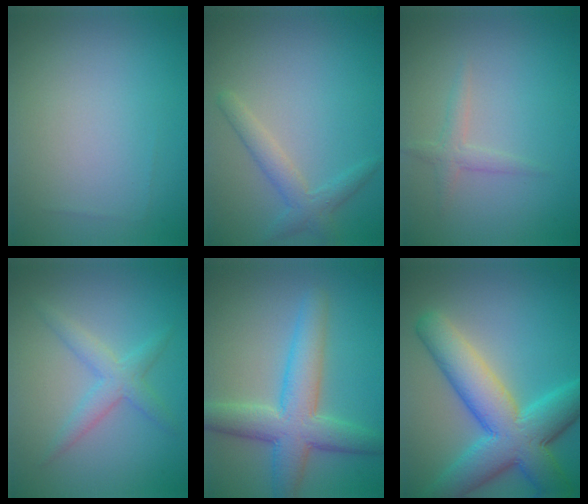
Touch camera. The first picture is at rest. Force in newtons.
{"total": 2.4, "press": 2.4, "slide": 0.2}
{"total": 1.5, "press": 1.5, "slide": 0.0}
{"total": 2.6, "press": 2.6, "slide": 0.0}
{"total": 6.5, "press": 6.5, "slide": 0.1}
{"total": 10.0, "press": 10.0, "slide": 0.3}